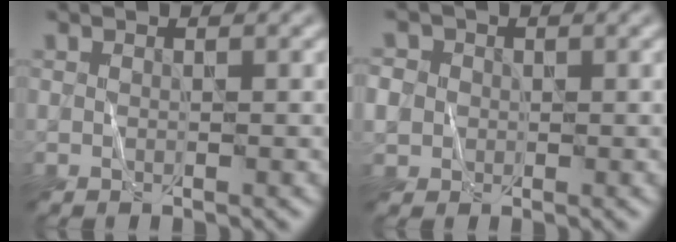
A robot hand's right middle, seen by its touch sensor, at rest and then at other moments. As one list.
[{"total": 4.1, "force": [0.3, 3.8, 1.5], "torque": [-0.033, 0.021, -0.015]}]